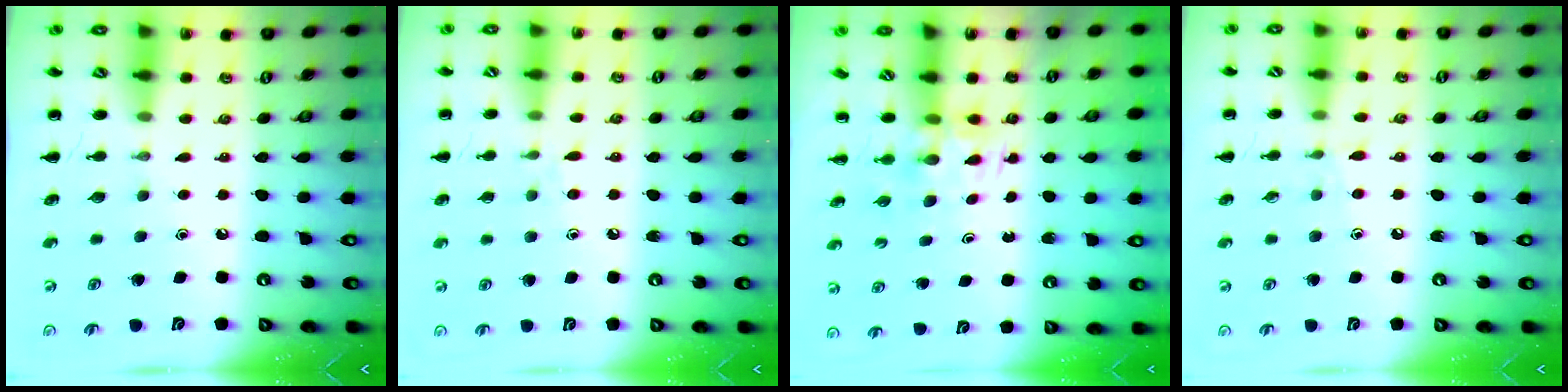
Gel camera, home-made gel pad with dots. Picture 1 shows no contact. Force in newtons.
{"total": 4.3, "press": 4.0, "slide": 1.7}
{"total": 1.2, "press": 1.0, "slide": 0.7}
{"total": 6.0, "press": 5.5, "slide": 2.3}